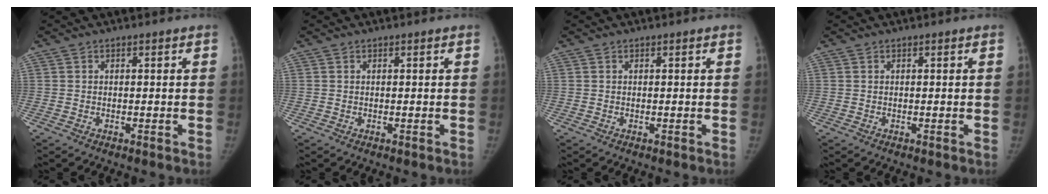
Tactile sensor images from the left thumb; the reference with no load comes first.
{"total": 0.0}
{"total": 0.0}
{"total": 0.0}